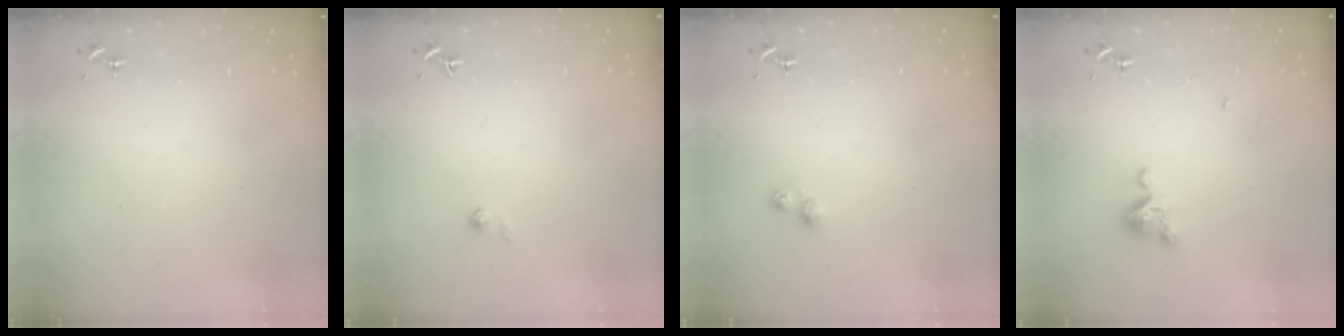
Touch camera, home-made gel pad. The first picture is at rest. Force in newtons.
{"total": 2.2, "press": 2.2, "slide": 0.2}
{"total": 5.7, "press": 5.7, "slide": 0.3}
{"total": 5.8, "press": 5.7, "slide": 0.4}